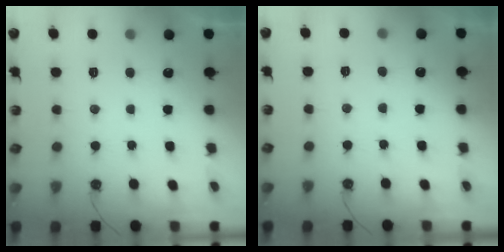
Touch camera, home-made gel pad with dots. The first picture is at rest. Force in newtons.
{"total": 1.9, "press": 1.9, "slide": 0.3}